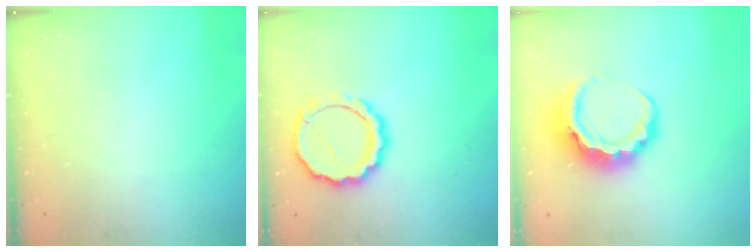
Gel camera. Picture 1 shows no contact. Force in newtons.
{"total": 12.9, "press": 12.6, "slide": 2.5}
{"total": 9.7, "press": 9.5, "slide": 1.9}